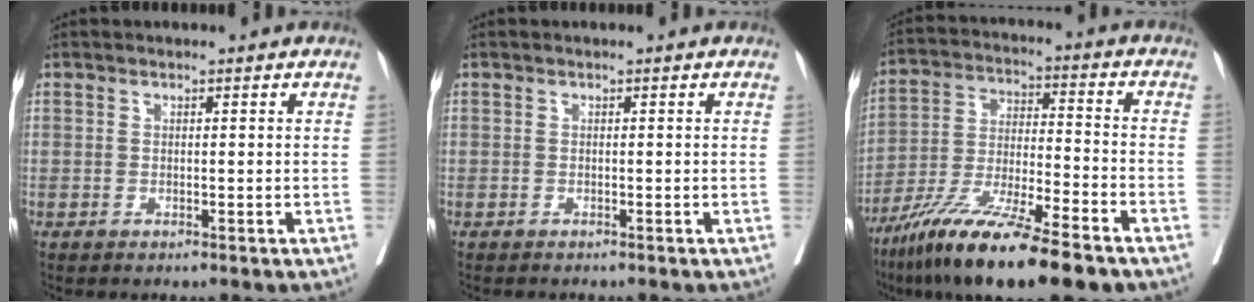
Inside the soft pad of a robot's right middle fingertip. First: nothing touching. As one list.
[{"total": 1.0, "force": [-1.0, 0.2, 0.3], "torque": [-0.009, -0.002, -0.015]}, {"total": 18.0, "force": [-12.5, 2.0, 12.8], "torque": [-0.229, -0.041, -0.226]}]